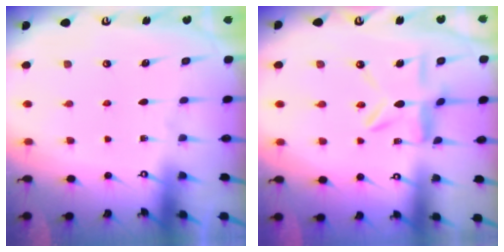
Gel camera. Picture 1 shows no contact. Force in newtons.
{"total": 8.6, "press": 8.5, "slide": 0.8}